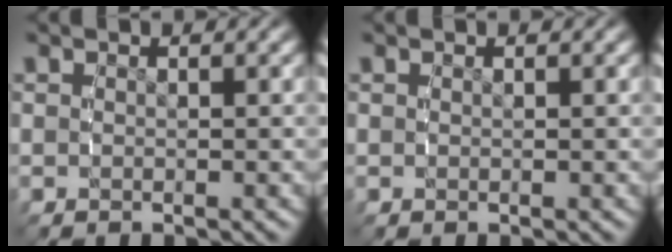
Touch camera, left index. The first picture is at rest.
{"total": 0.0}